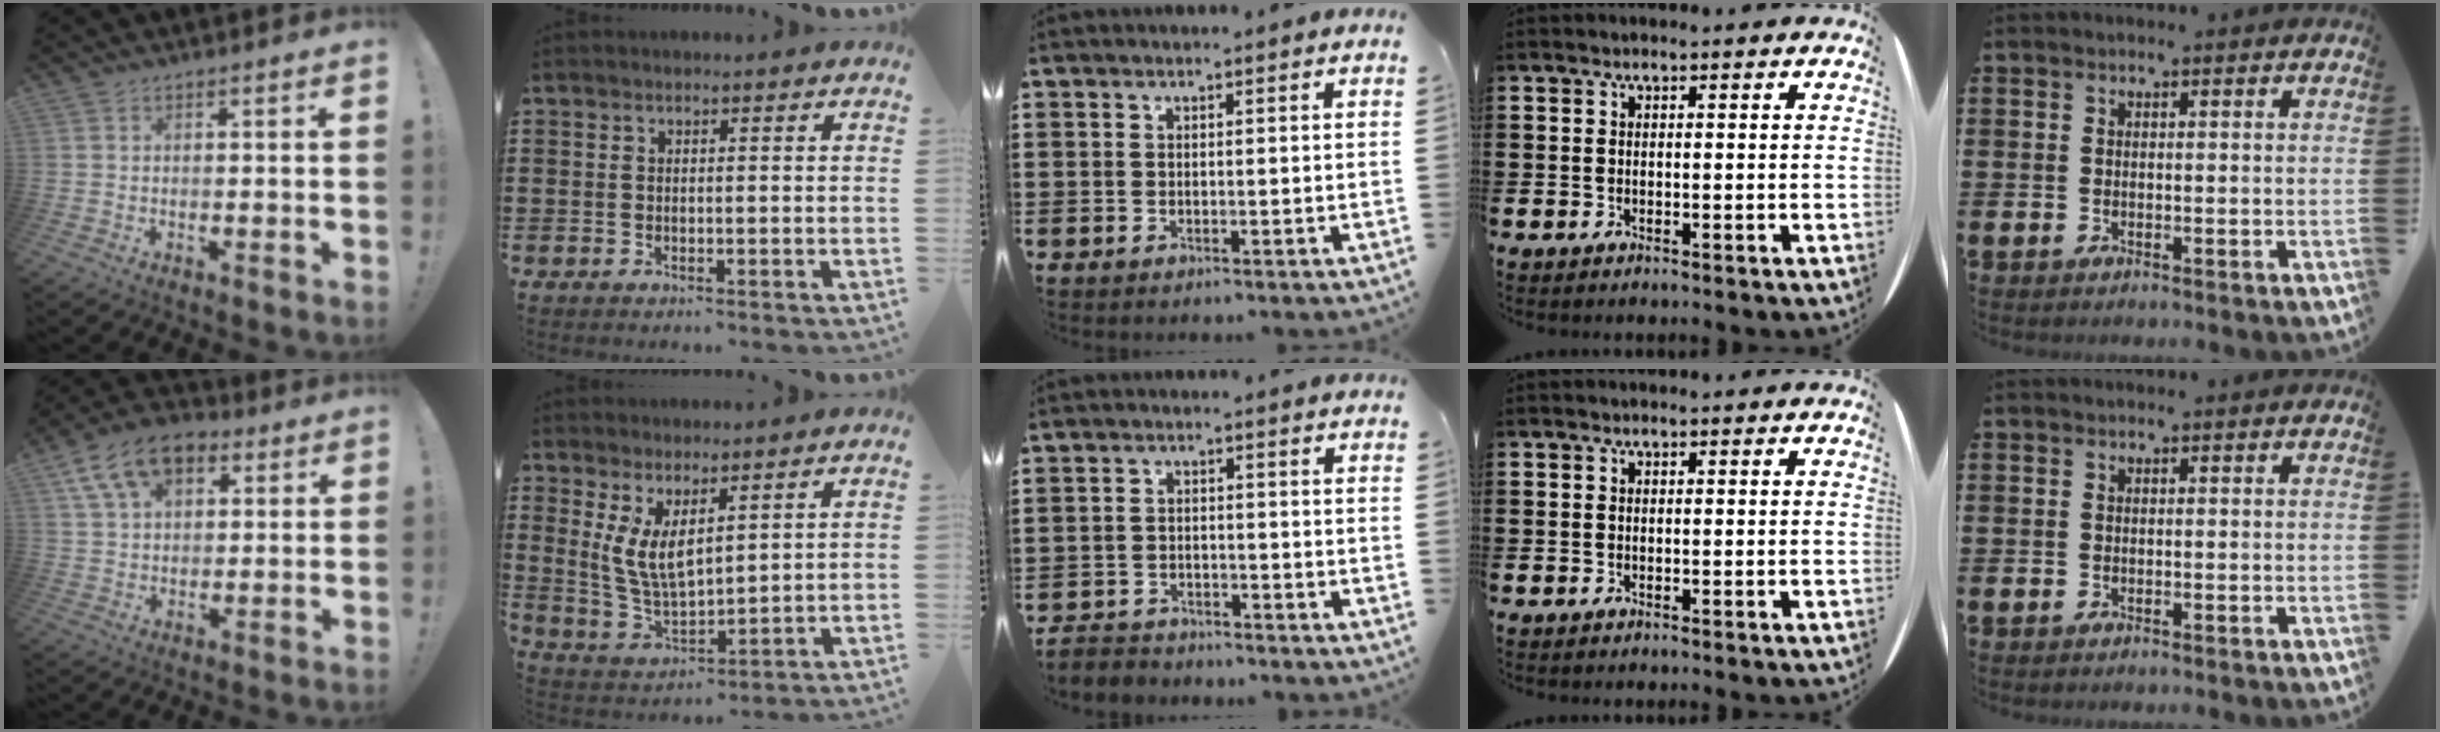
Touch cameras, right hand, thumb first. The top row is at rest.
{"thumb": {"total": 13.9, "force": [6.3, 8.8, 8.7], "torque": [-0.146, -0.016, 0.122]}, "index": {"total": 6.5, "force": [2.8, 3.0, 5.1], "torque": [-0.128, -0.012, 0.048]}, "middle": {"total": 3.1, "force": [-3.0, 0.7, -0.3], "torque": [-0.004, -0.001, -0.067]}}